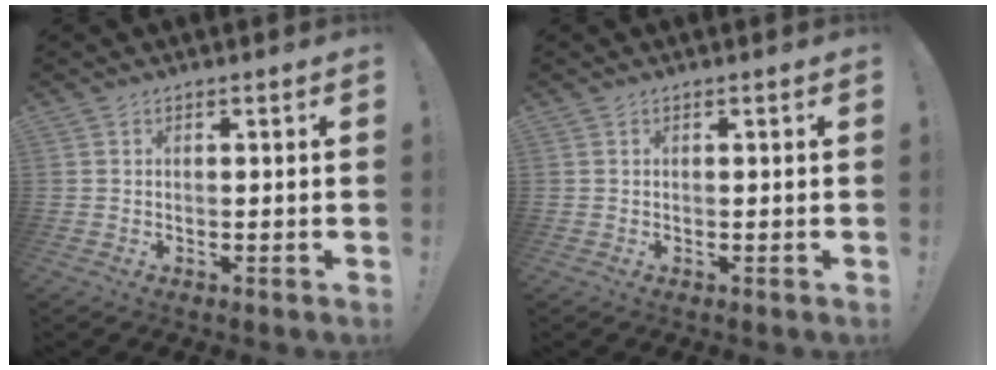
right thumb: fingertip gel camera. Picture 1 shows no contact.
{"total": 0.0}